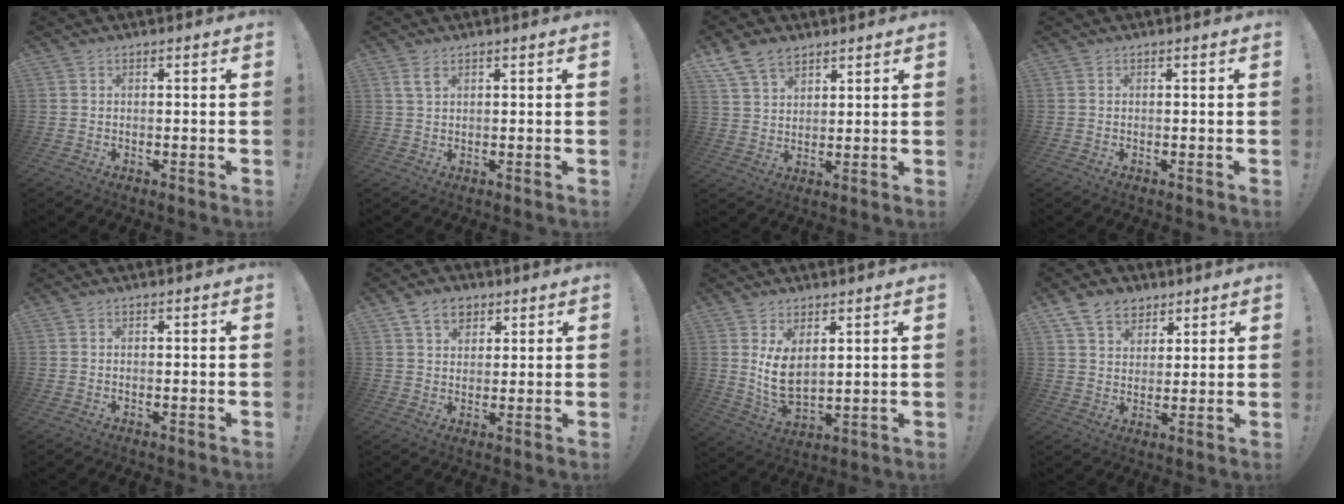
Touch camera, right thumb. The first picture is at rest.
{"total": 2.9, "force": [1.5, 1.1, 2.2], "torque": [-0.039, -0.001, 0.027]}
{"total": 9.0, "force": [6.3, 5.6, 3.3], "torque": [-0.058, -0.030, 0.123]}
{"total": 0.0}
{"total": 0.0}
{"total": 7.9, "force": [4.5, 5.6, 3.3], "torque": [-0.047, -0.012, 0.084]}
{"total": 8.4, "force": [3.6, 4.8, 5.9], "torque": [-0.114, -0.029, 0.069]}
{"total": 9.9, "force": [6.1, 7.1, 3.3], "torque": [-0.053, -0.030, 0.120]}